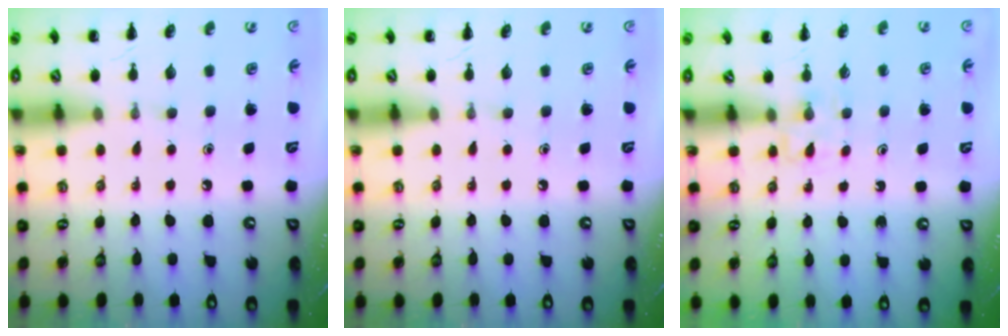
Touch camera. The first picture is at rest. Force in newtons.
{"total": 0.0}
{"total": 3.4, "press": 3.2, "slide": 1.2}